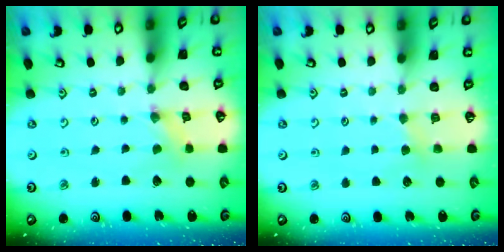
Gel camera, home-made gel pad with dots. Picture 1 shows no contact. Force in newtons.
{"total": 2.3, "press": 2.2, "slide": 0.4}